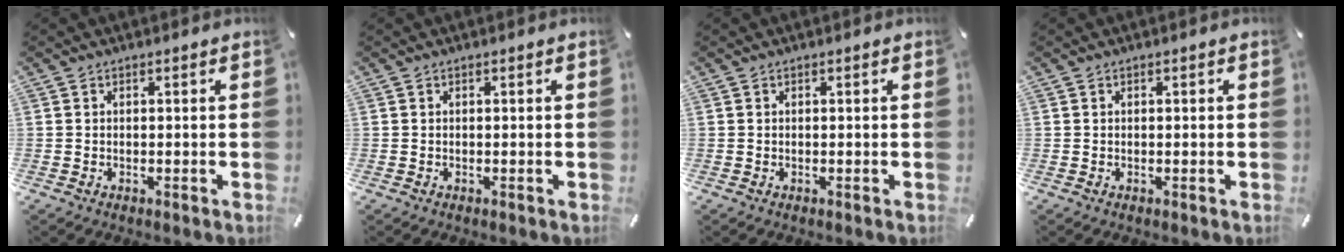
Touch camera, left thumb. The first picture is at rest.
{"total": 0.0}
{"total": 0.0}
{"total": 0.0}